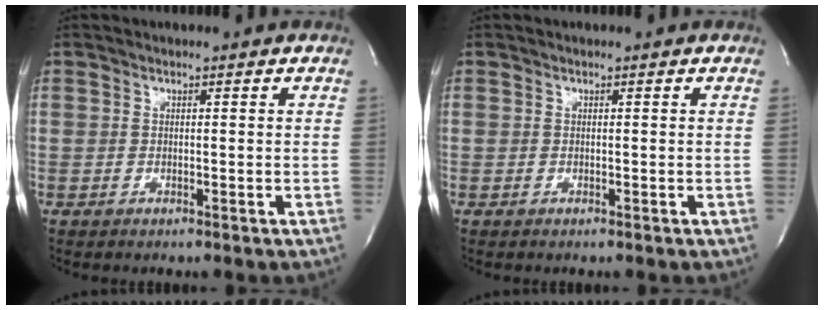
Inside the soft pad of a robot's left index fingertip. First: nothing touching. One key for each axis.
{"total": 0.0}